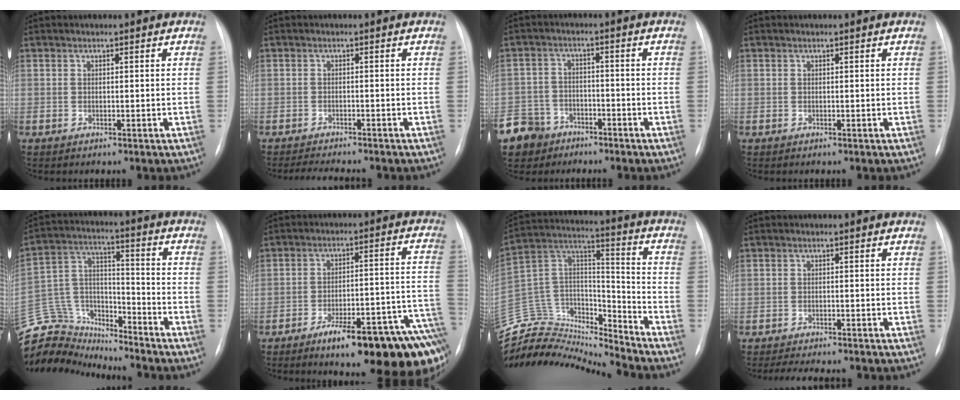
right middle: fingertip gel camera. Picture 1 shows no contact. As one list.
[{"total": 5.3, "force": [-4.9, 0.4, 2.1], "torque": [-0.030, -0.010, -0.072]}, {"total": 10.2, "force": [-6.9, 7.2, 1.8], "torque": [-0.064, 0.002, -0.119]}, {"total": 0.0}, {"total": 18.2, "force": [-17.4, 5.0, 2.6], "torque": [-0.070, 0.060, -0.292]}, {"total": 20.9, "force": [-13.9, 3.5, 15.2], "torque": [-0.103, 0.034, -0.190]}, {"total": 20.7, "force": [-20.3, 2.4, 3.2], "torque": [-0.055, 0.062, -0.346]}, {"total": 7.0, "force": [-6.2, 1.2, 3.1], "torque": [-0.043, -0.007, -0.087]}]